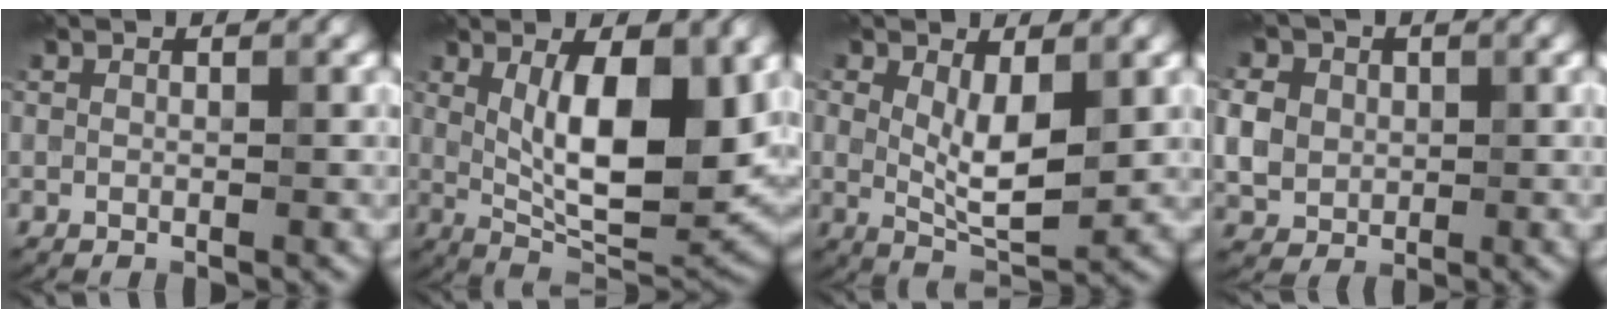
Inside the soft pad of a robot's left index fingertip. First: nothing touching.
{"total": 10.8, "force": [2.0, 3.8, 9.9], "torque": [-0.153, -0.009, 0.038]}
{"total": 5.1, "force": [0.7, 2.4, 4.4], "torque": [-0.089, -0.008, 0.019]}
{"total": 5.4, "force": [1.0, 4.7, 2.5], "torque": [-0.072, 0.017, 0.018]}